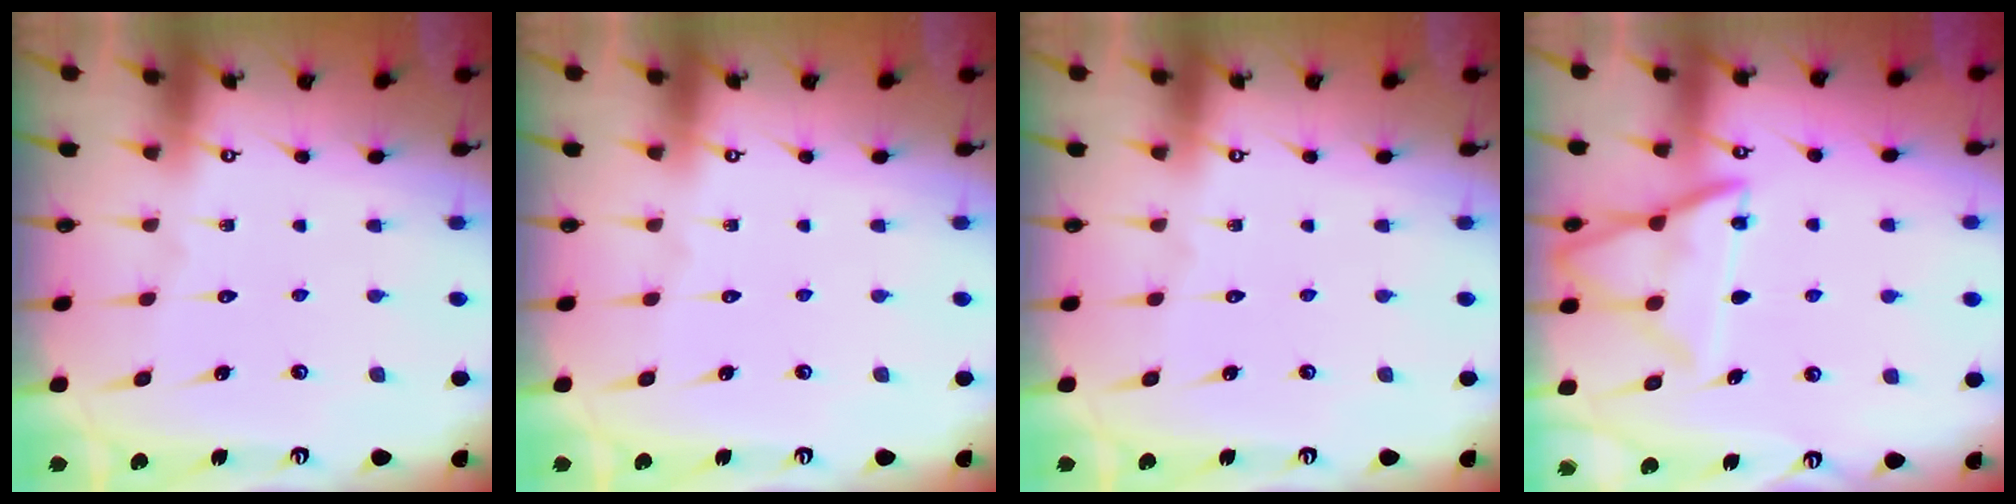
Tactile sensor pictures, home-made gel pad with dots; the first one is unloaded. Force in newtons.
{"total": 0.0}
{"total": 0.0}
{"total": 13.9, "press": 13.8, "slide": 1.4}